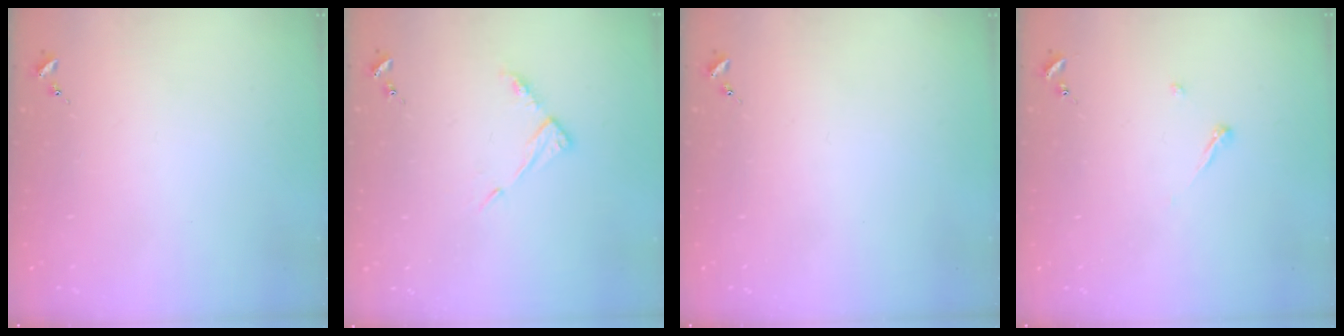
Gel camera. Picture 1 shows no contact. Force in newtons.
{"total": 7.4, "press": 7.4, "slide": 0.6}
{"total": 0.0}
{"total": 3.6, "press": 3.6, "slide": 0.4}